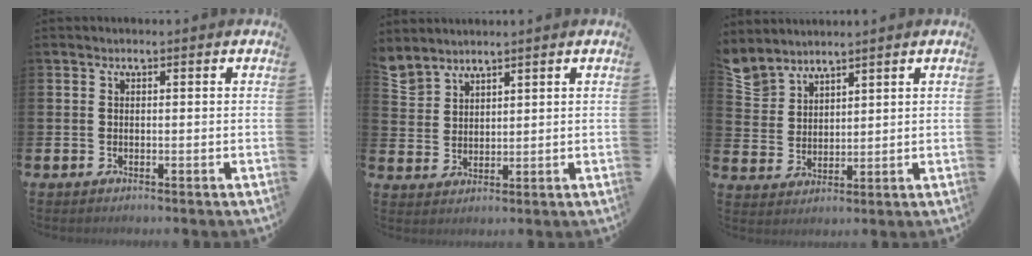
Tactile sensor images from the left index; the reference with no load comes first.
{"total": 3.6, "force": [3.5, 0.7, -0.2], "torque": [-0.006, -0.016, 0.067]}
{"total": 4.4, "force": [4.2, 1.1, -0.2], "torque": [-0.020, -0.019, 0.082]}